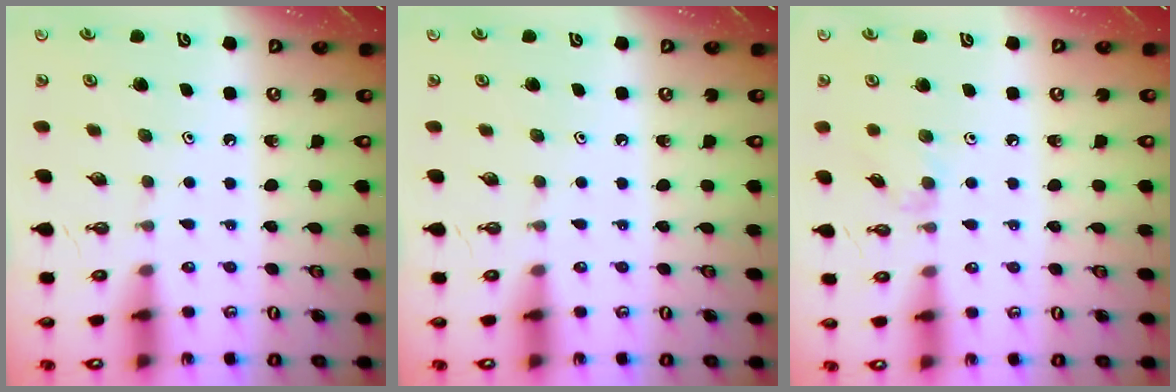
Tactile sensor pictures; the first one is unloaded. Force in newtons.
{"total": 0.0}
{"total": 3.7, "press": 3.6, "slide": 0.6}